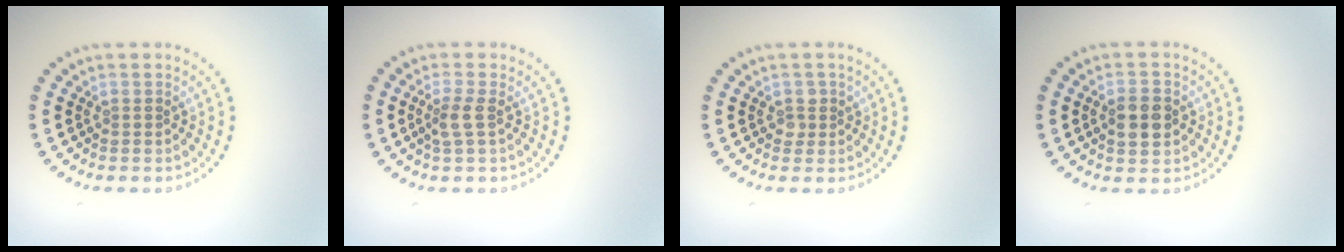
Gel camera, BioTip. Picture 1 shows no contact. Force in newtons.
{"total": 1.7, "press": 1.4, "slide": 0.8}
{"total": 1.2, "press": 1.1, "slide": 0.4}
{"total": 3.3, "press": 3.3, "slide": 0.2}